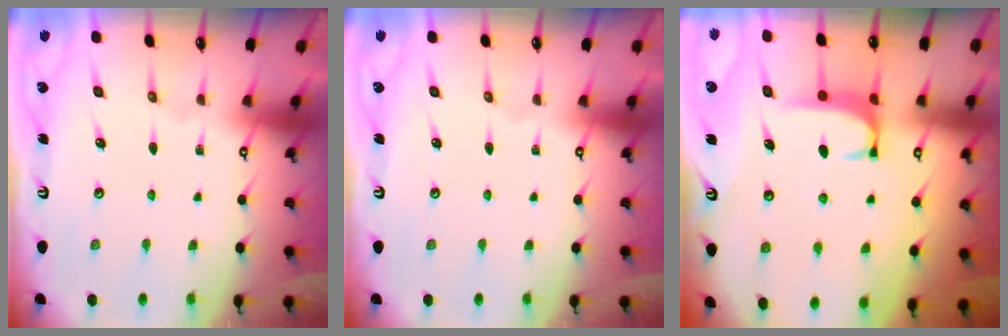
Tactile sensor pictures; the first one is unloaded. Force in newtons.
{"total": 0.0}
{"total": 1.7, "press": 1.6, "slide": 0.5}